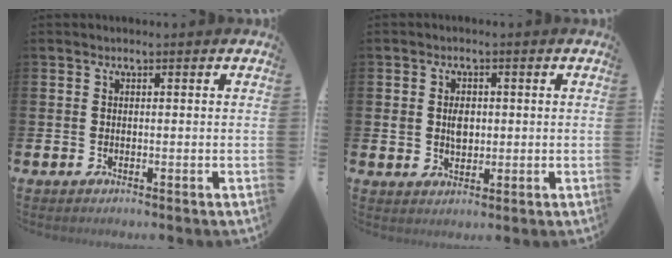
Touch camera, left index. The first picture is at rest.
{"total": 3.1, "force": [0.5, 2.3, 2.1], "torque": [-0.025, 0.002, 0.004]}